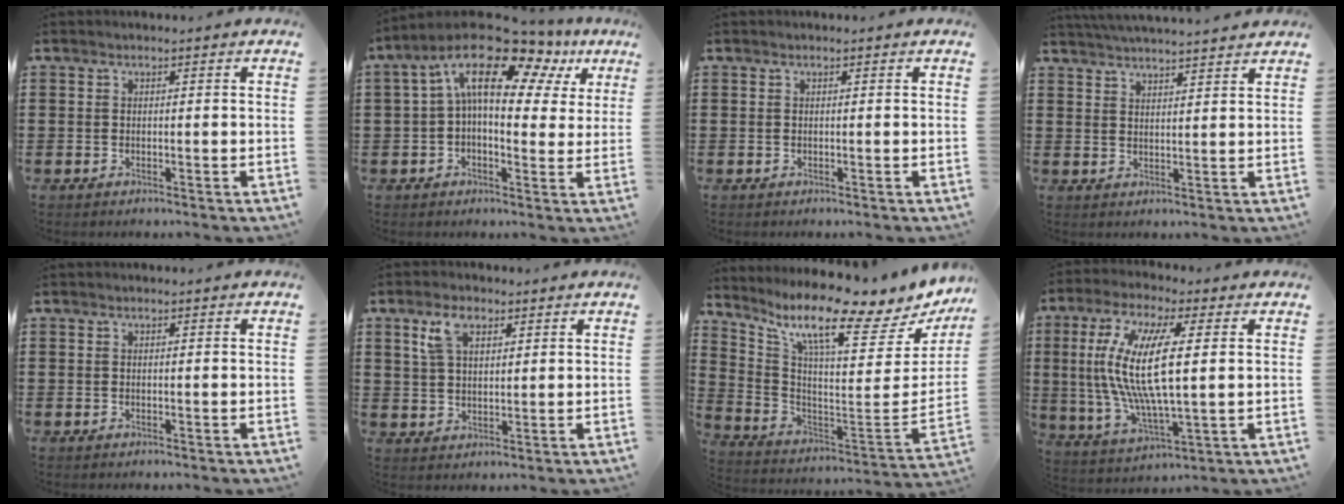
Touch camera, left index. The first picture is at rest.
{"total": 14.6, "force": [7.8, 6.1, 10.7], "torque": [-0.203, -0.032, 0.132]}
{"total": 0.0}
{"total": 3.5, "force": [3.4, -0.4, 0.4], "torque": [-0.017, -0.014, 0.062]}
{"total": 0.0}
{"total": 5.1, "force": [3.0, 2.6, 3.3], "torque": [-0.068, 0.007, 0.052]}
{"total": 10.7, "force": [7.6, 0.4, 7.5], "torque": [-0.153, -0.078, 0.115]}
{"total": 13.8, "force": [2.5, 4.3, 12.8], "torque": [-0.273, -0.005, 0.040]}